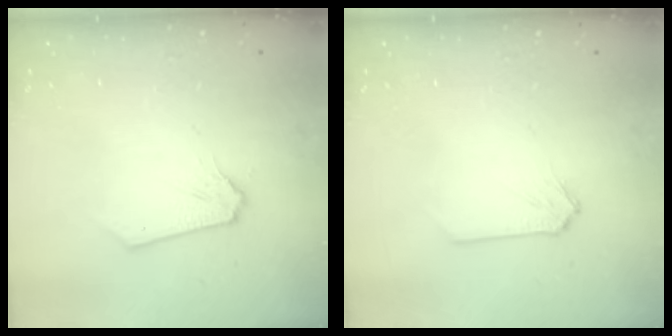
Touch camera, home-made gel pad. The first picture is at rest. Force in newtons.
{"total": 0.0}